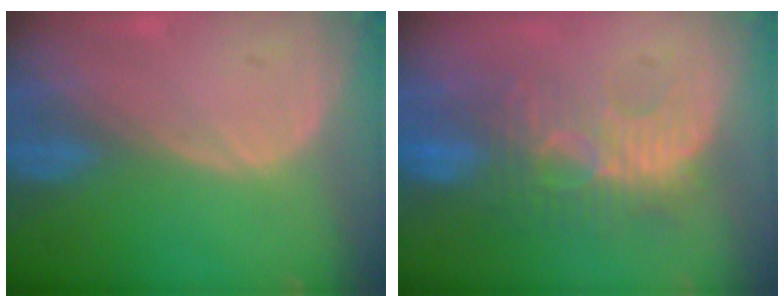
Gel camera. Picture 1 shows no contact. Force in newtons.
{"total": 9.3, "press": 8.8, "slide": 3.1}